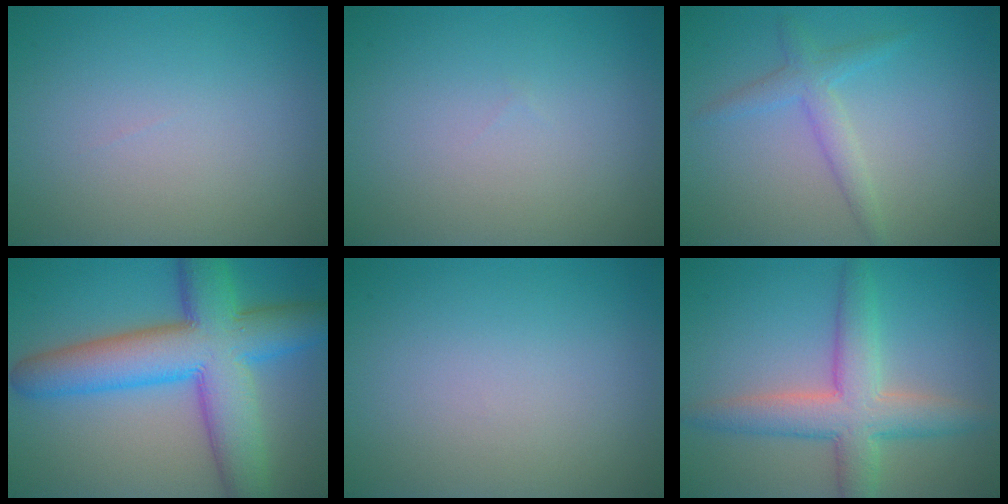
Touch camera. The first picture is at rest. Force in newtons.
{"total": 0.0}
{"total": 2.2, "press": 2.2, "slide": 0.1}
{"total": 11.5, "press": 11.5, "slide": 0.4}
{"total": 0.0}
{"total": 5.7, "press": 5.7, "slide": 0.1}